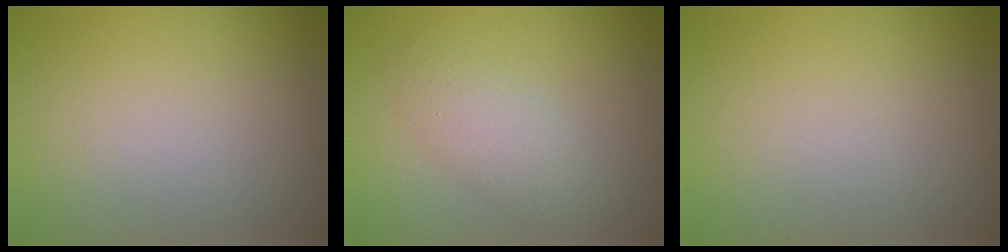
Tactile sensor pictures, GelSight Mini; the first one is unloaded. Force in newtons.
{"total": 2.8, "press": 2.8, "slide": 0.2}
{"total": 0.0}